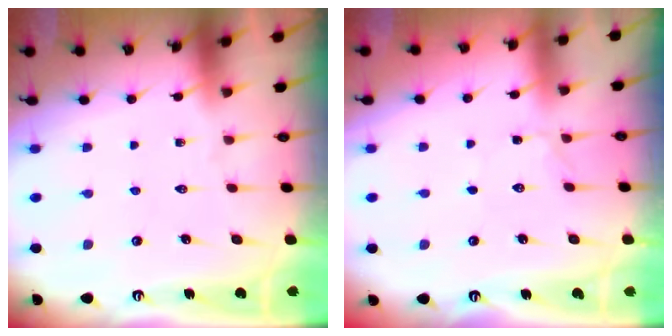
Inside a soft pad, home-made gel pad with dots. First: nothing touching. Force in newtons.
{"total": 1.5, "press": 1.4, "slide": 0.1}